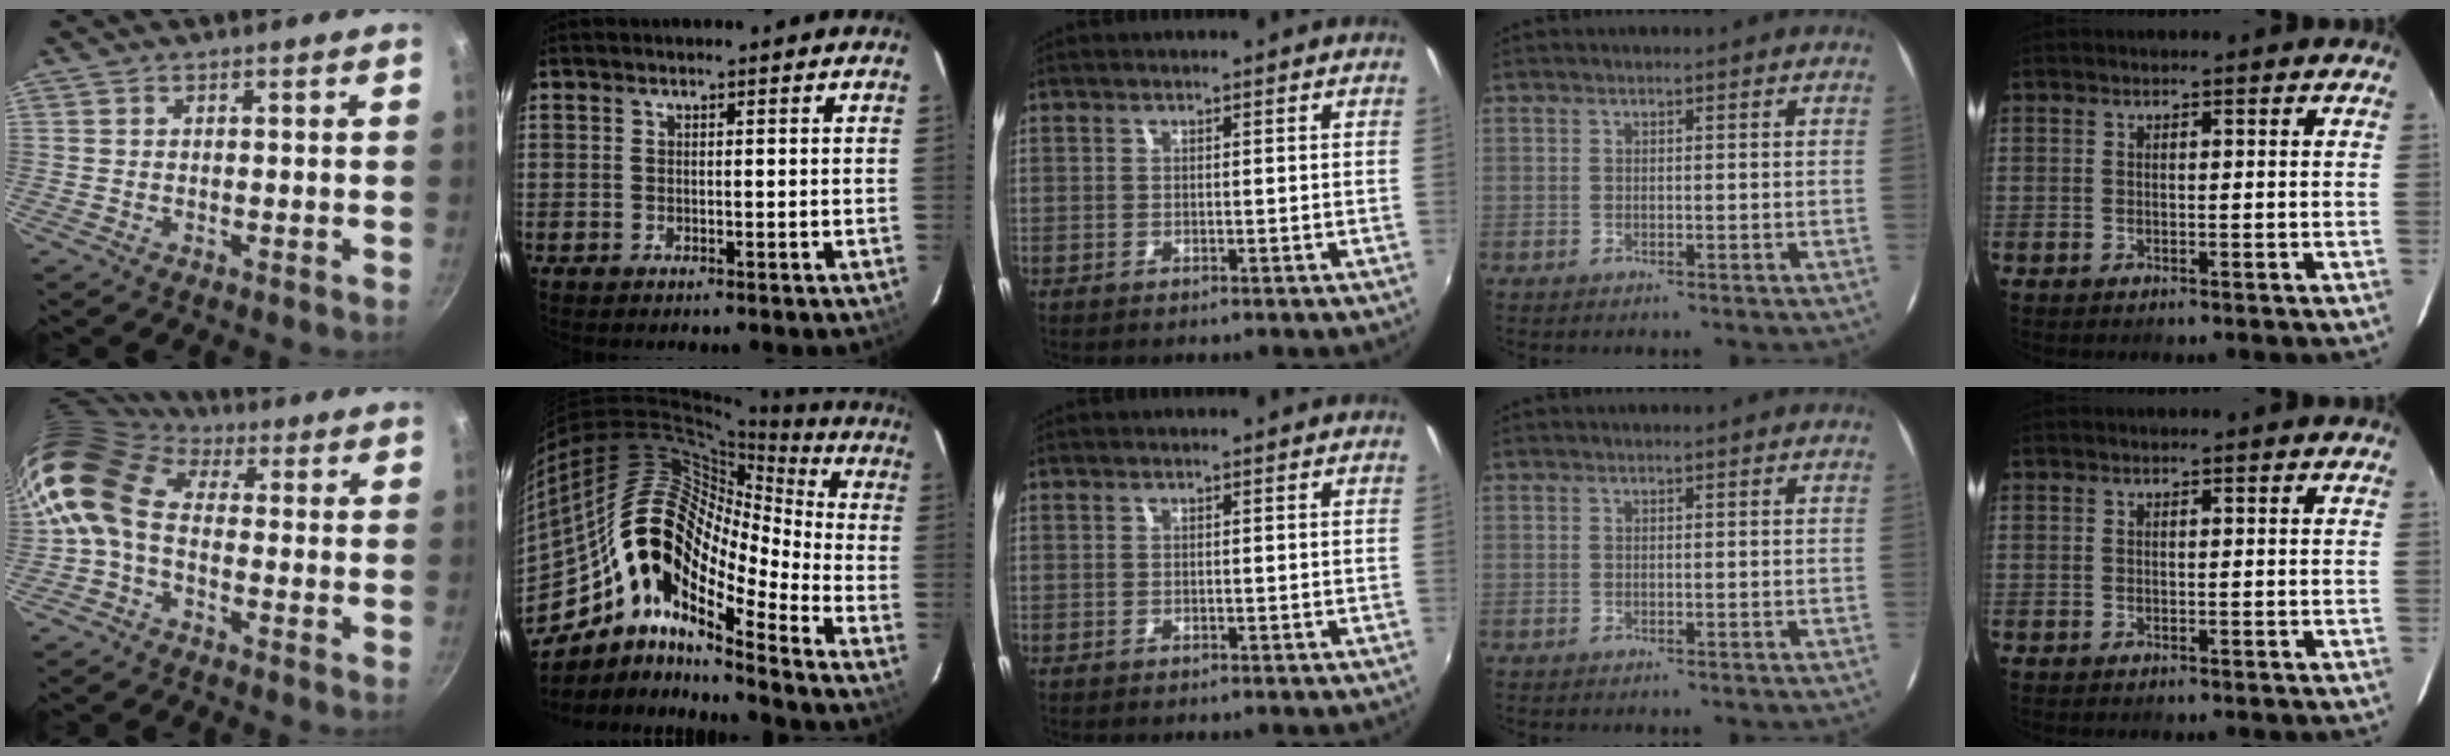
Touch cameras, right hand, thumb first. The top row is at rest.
{"thumb": {"total": 11.9, "force": [-0.5, 8.4, 8.5], "torque": [-0.159, 0.031, -0.033]}, "index": {"total": 19.1, "force": [-9.4, 8.0, 14.6], "torque": [-0.234, -0.011, -0.193]}}